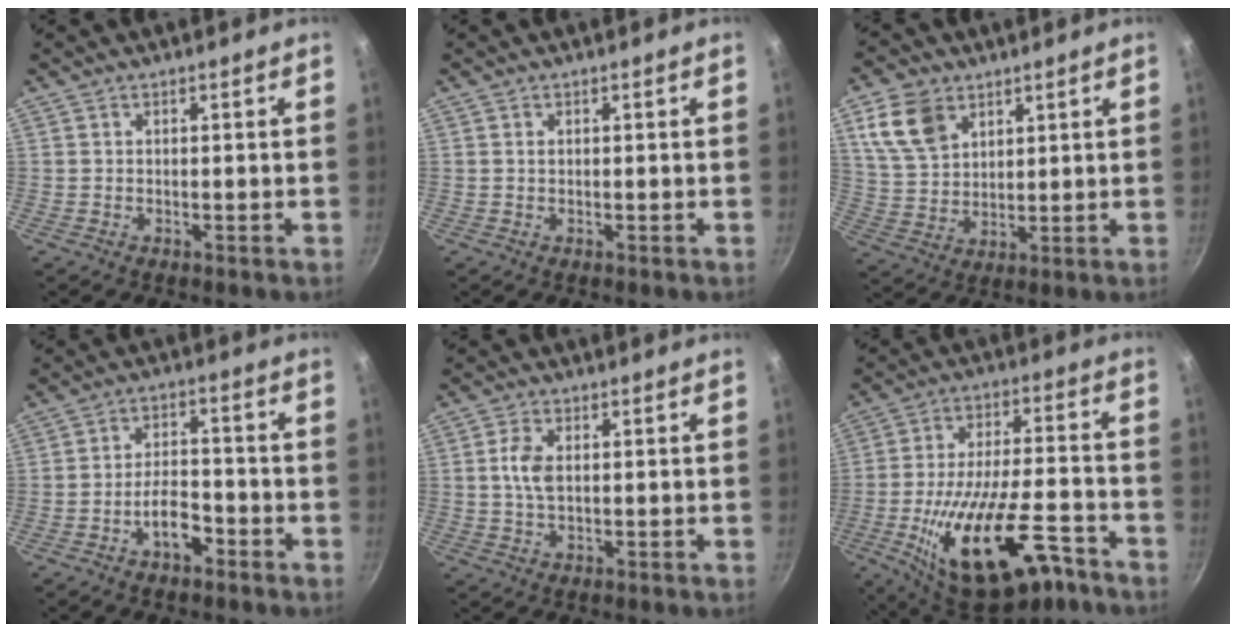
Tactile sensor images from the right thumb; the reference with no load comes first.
{"total": 0.5, "force": [0.1, 0.4, 0.3], "torque": [-0.007, 0.001, 0.003]}
{"total": 10.8, "force": [5.4, 7.3, 5.8], "torque": [-0.098, -0.013, 0.112]}
{"total": 6.5, "force": [-3.5, 3.2, 4.4], "torque": [-0.058, 0.033, -0.061]}
{"total": 4.9, "force": [0.7, 2.9, 3.9], "torque": [-0.075, 0.003, 0.013]}
{"total": 24.2, "force": [-11.5, 10.5, 18.5], "torque": [-0.296, 0.046, -0.172]}